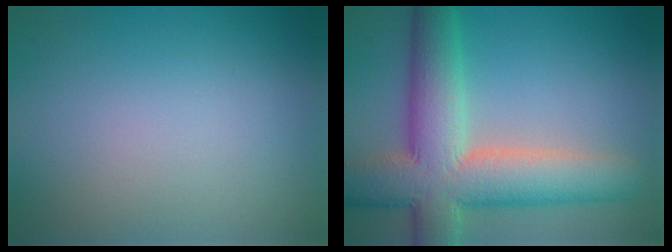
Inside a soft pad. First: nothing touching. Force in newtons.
{"total": 10.9, "press": 10.9, "slide": 0.7}